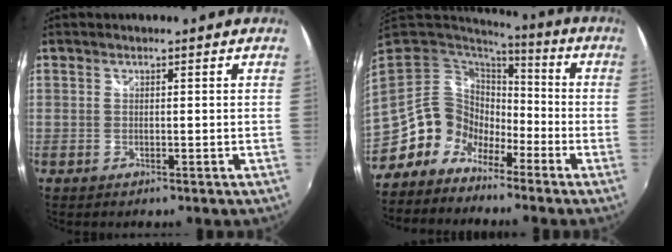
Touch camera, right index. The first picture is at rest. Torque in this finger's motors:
{"motor_torque": [-0.08, -0.09, -0.49, -0.21]}